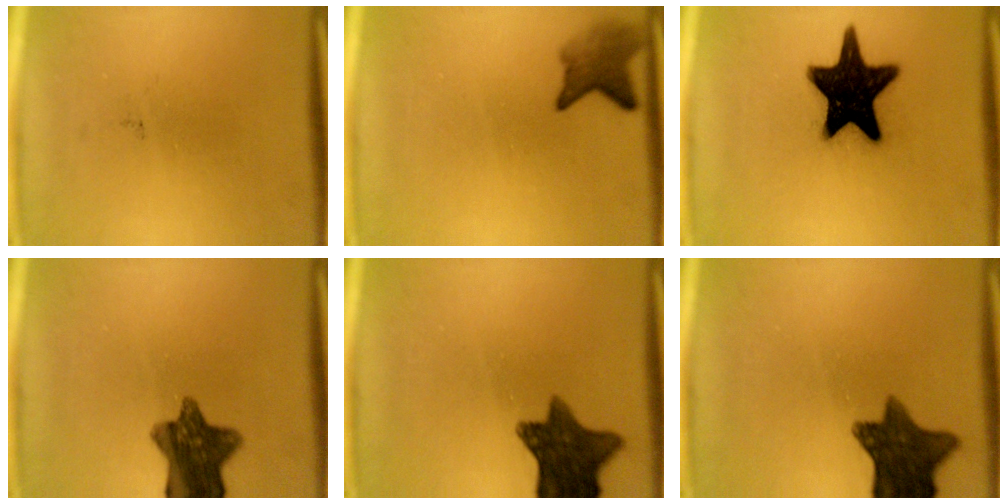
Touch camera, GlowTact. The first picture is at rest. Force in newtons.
{"total": 4.1}
{"total": 18.7}
{"total": 10.1}
{"total": 10.9}
{"total": 10.9}